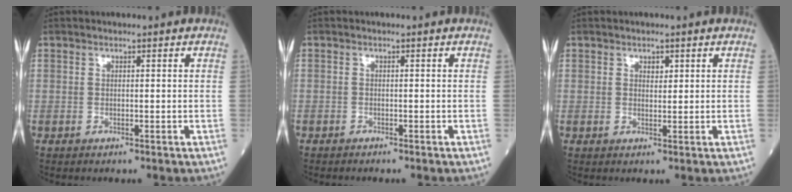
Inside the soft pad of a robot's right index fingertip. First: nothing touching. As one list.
[{"total": 0.6, "force": [-0.6, 0.2, 0.1], "torque": [-0.010, -0.001, -0.011]}, {"total": 1.2, "force": [0.7, 0.6, 0.7], "torque": [-0.008, -0.002, 0.010]}]